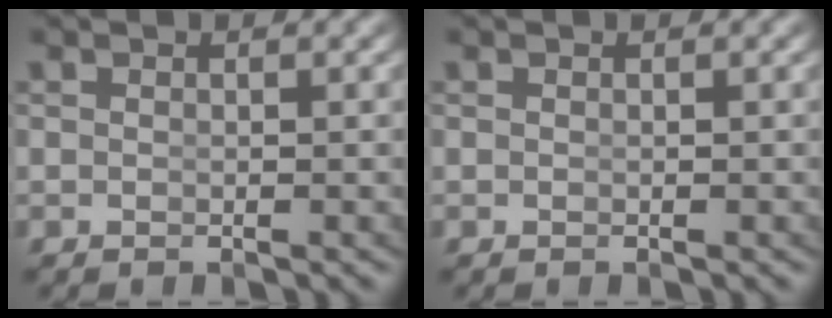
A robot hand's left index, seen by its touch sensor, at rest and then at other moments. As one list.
[{"total": 0.0}]